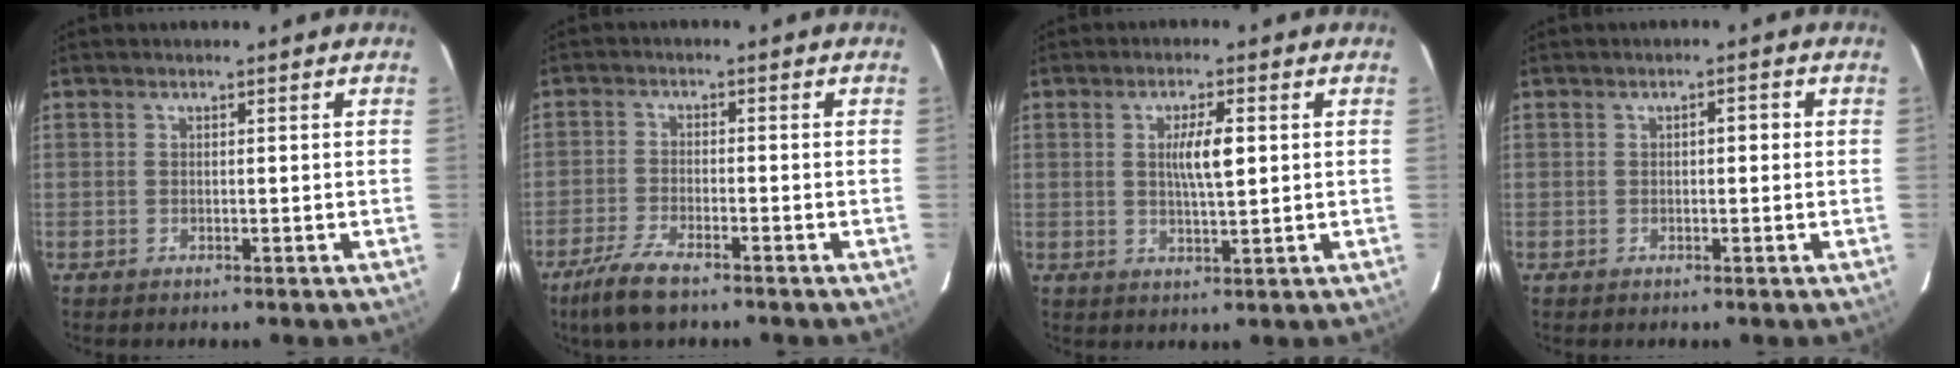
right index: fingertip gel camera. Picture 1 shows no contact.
{"total": 6.0, "force": [-4.5, 1.1, 3.9], "torque": [-0.086, -0.013, -0.083]}
{"total": 5.0, "force": [0.8, 0.6, 4.9], "torque": [-0.087, 0.001, 0.015]}
{"total": 1.5, "force": [0.1, 0.6, 1.4], "torque": [-0.018, 0.009, 0.001]}